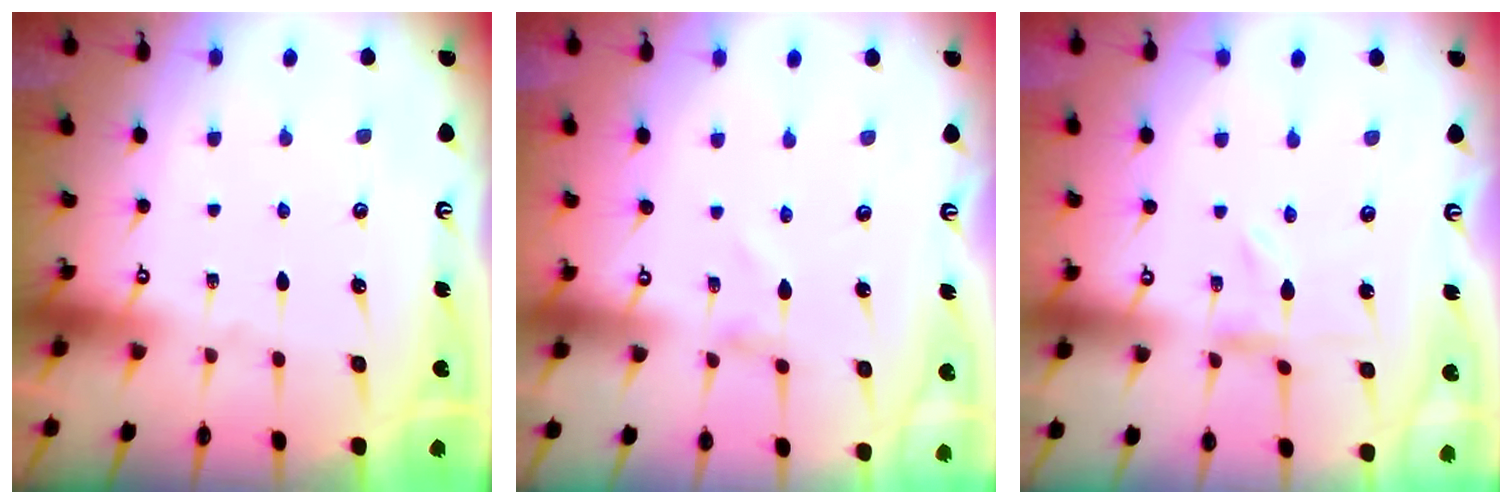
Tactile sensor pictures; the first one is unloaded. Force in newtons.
{"total": 1.4, "press": 1.4, "slide": 0.1}
{"total": 0.0}